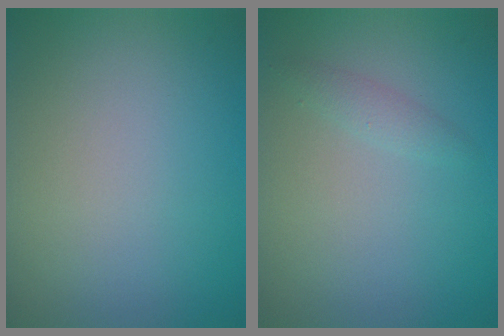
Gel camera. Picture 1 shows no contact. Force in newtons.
{"total": 1.1, "press": 1.1, "slide": 0.0}